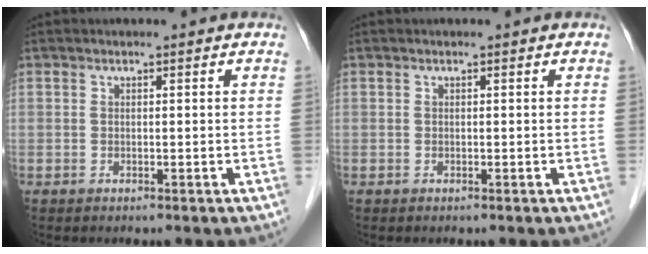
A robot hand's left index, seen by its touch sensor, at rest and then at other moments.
{"total": 0.0}